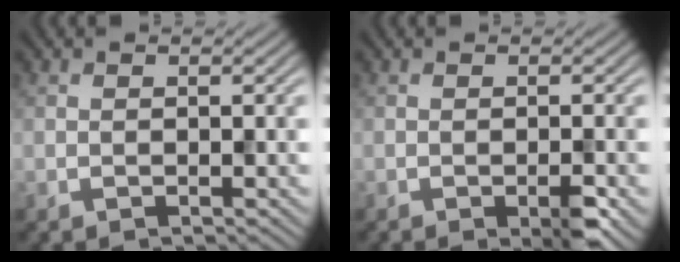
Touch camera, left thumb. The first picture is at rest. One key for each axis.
{"total": 2.8, "fx": -1.4, "fy": 0.6, "fz": 2.4, "tx": -0.038, "ty": -0.001, "tz": -0.021}